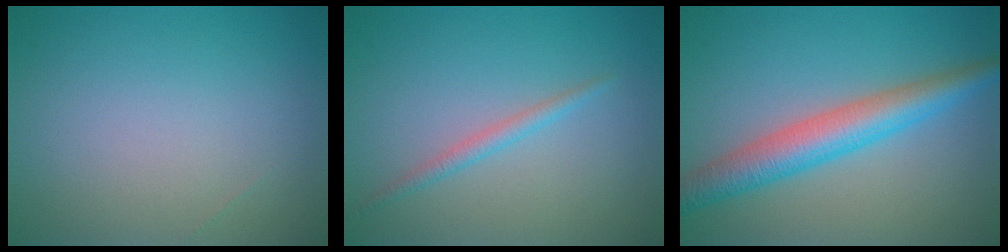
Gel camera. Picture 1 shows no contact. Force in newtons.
{"total": 1.3, "press": 1.3, "slide": 0.0}
{"total": 5.4, "press": 5.4, "slide": 0.0}